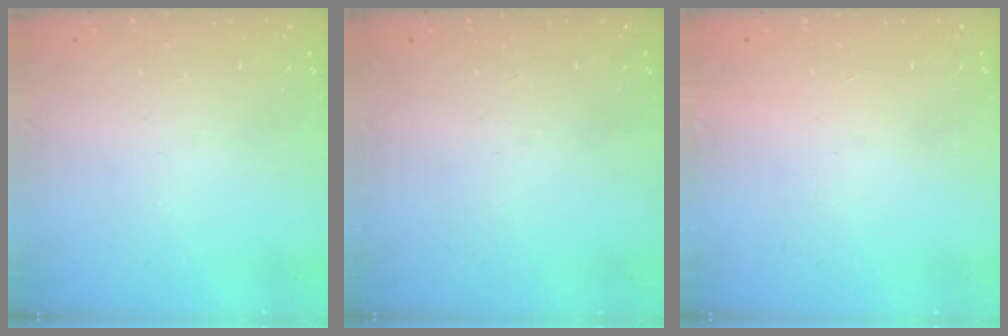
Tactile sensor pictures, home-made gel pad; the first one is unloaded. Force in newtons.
{"total": 0.0}
{"total": 1.7, "press": 1.7, "slide": 0.1}